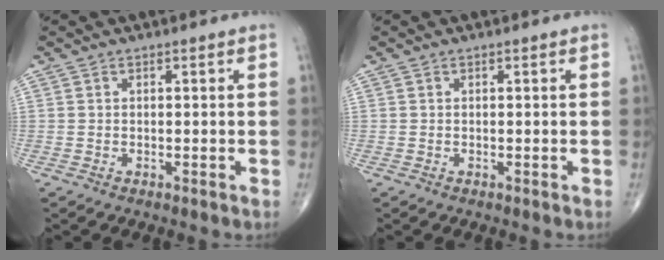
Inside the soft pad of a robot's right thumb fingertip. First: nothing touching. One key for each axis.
{"total": 0.0}